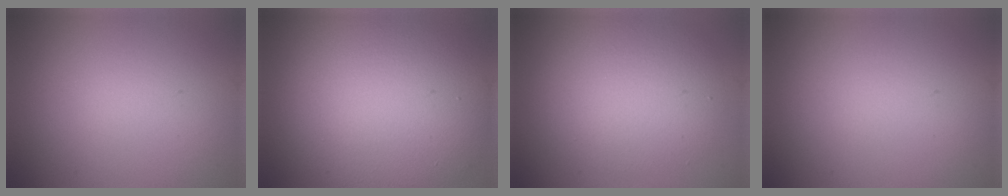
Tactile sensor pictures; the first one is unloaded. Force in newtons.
{"total": 13.1, "press": 13.0, "slide": 0.6}
{"total": 5.6, "press": 5.6, "slide": 0.3}
{"total": 0.0}